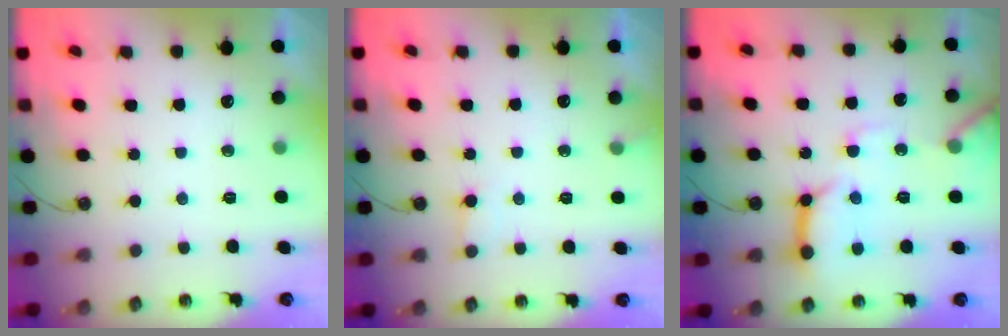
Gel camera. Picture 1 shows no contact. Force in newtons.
{"total": 6.3, "press": 6.3, "slide": 0.4}
{"total": 16.1, "press": 16.0, "slide": 1.8}